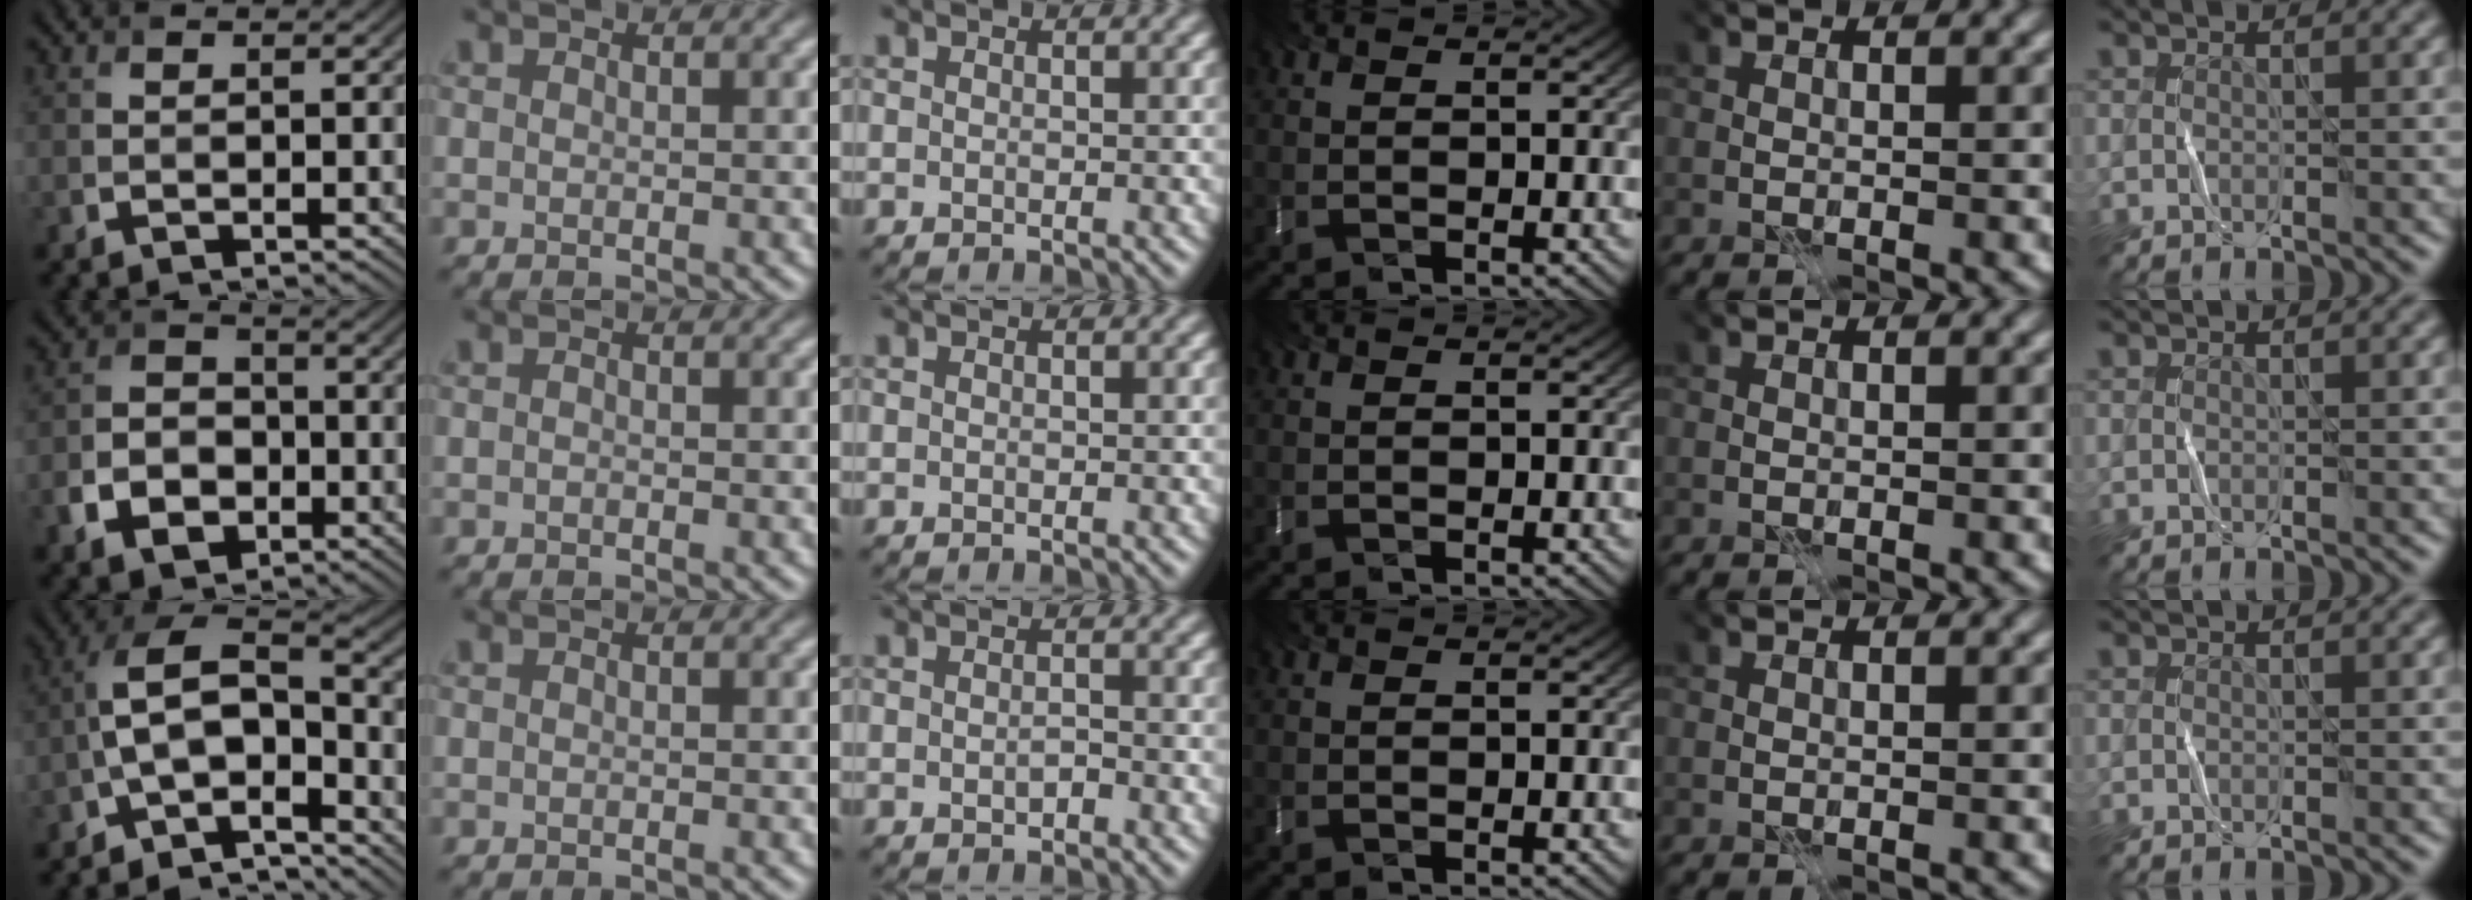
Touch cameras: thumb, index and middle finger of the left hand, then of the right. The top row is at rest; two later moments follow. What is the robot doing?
{"motion": "fold", "object": "bubble wrap"}